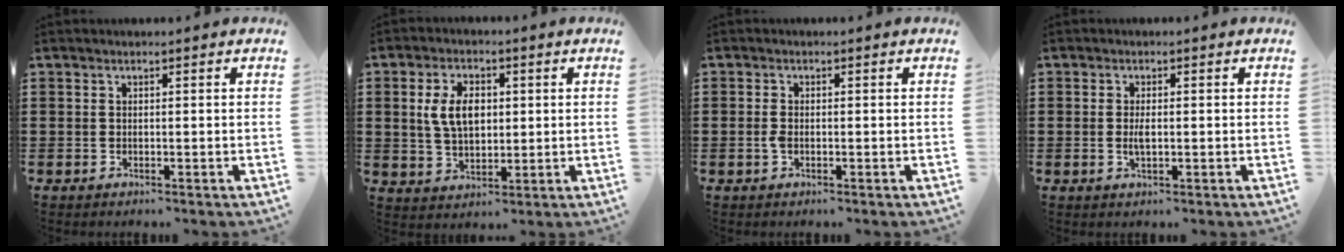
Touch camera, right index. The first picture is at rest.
{"total": 6.7, "force": [1.1, 4.0, 5.2], "torque": [-0.117, 0.007, 0.011]}
{"total": 1.5, "force": [-0.3, 0.8, 1.2], "torque": [-0.032, -0.002, -0.009]}
{"total": 2.2, "force": [-0.1, 0.8, 2.1], "torque": [-0.046, -0.003, -0.005]}